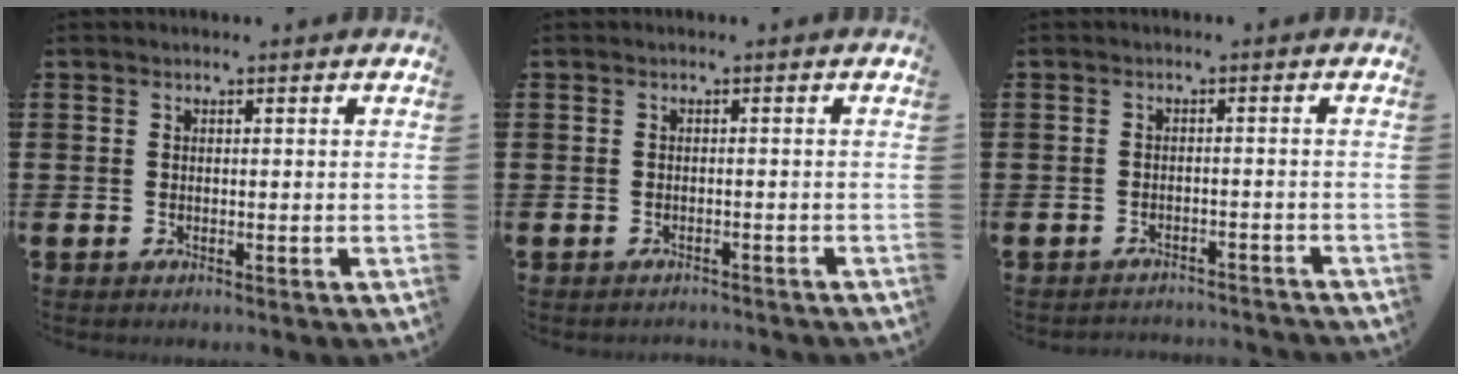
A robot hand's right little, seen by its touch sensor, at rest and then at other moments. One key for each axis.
{"total": 0.8, "fx": -0.8, "fy": 0.0, "fz": -0.1, "tx": 0.000, "ty": 0.000, "tz": -0.017}
{"total": 1.6, "fx": -1.6, "fy": -0.1, "fz": -0.1, "tx": -0.003, "ty": 0.005, "tz": -0.035}